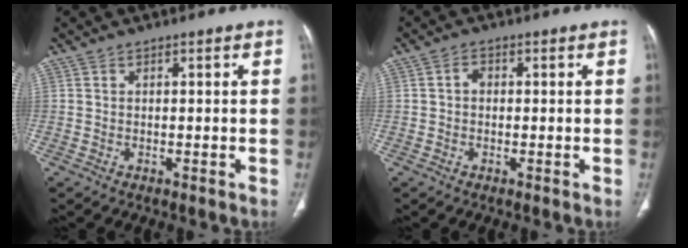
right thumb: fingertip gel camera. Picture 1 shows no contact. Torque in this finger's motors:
{"motor_torque": [-0.39, 0.45, -0.02, -0.11, 0.03]}